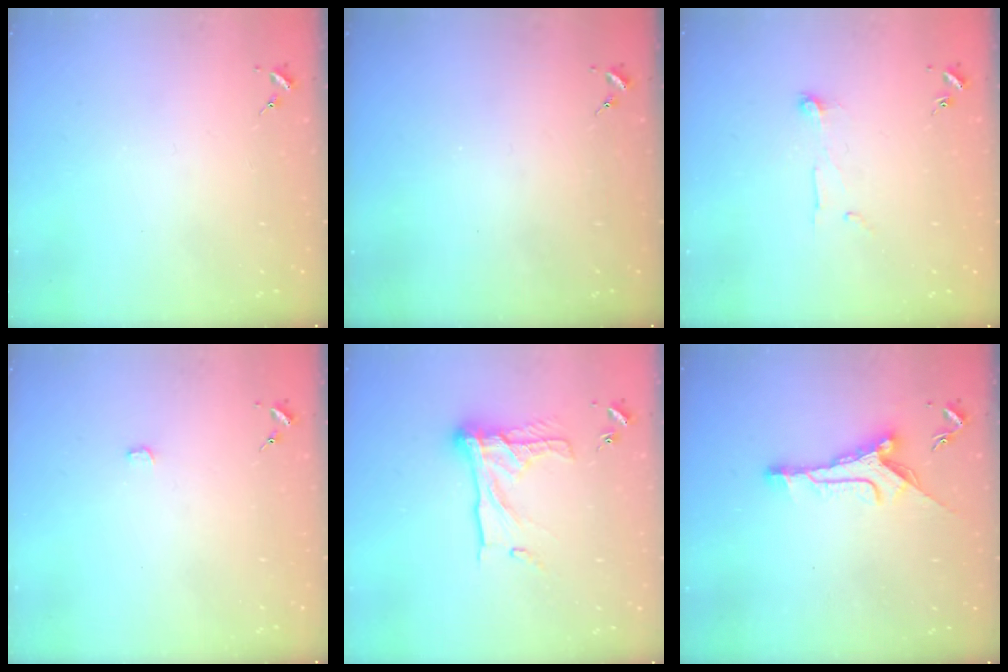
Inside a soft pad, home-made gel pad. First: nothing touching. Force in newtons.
{"total": 0.0}
{"total": 6.6, "press": 6.6, "slide": 0.5}
{"total": 1.9, "press": 1.9, "slide": 0.2}
{"total": 15.7, "press": 15.6, "slide": 1.3}
{"total": 9.9, "press": 9.9, "slide": 0.4}